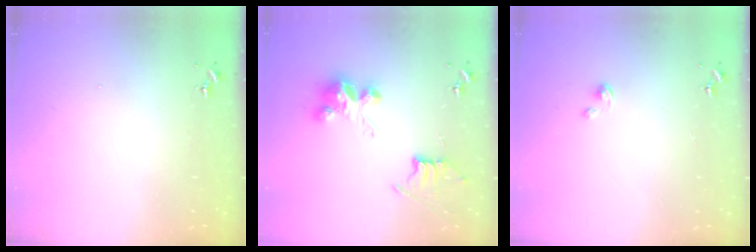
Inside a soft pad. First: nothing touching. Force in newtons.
{"total": 9.5, "press": 9.5, "slide": 0.7}
{"total": 1.8, "press": 1.8, "slide": 0.2}